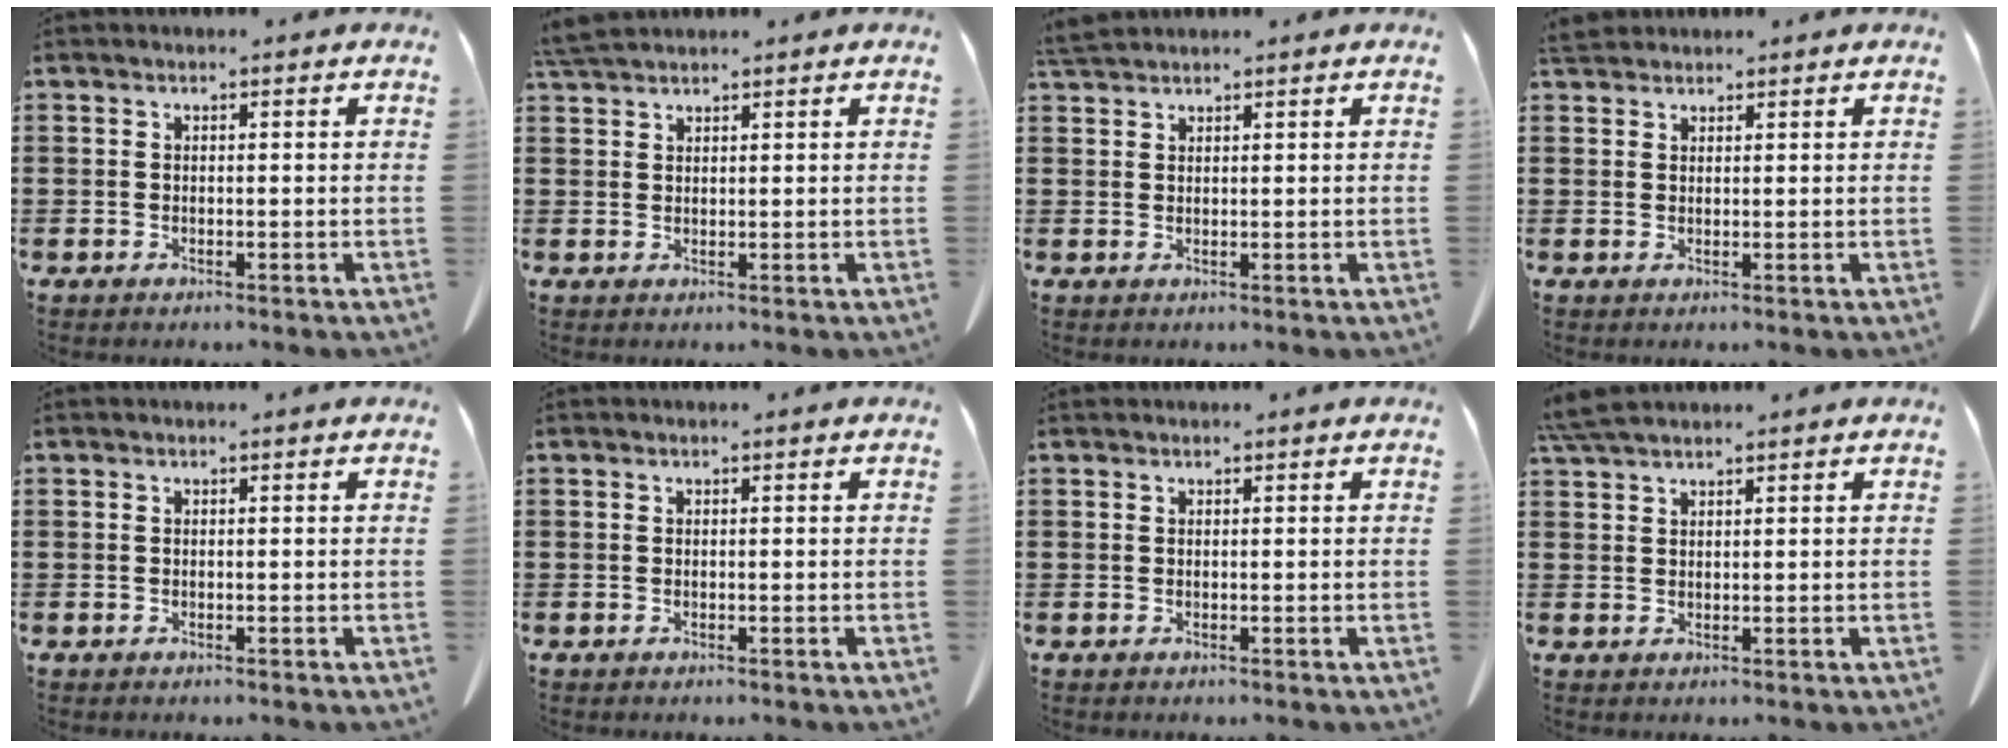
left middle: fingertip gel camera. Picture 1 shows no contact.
{"total": 3.2, "force": [2.8, 0.5, 1.4], "torque": [-0.035, -0.001, 0.056]}
{"total": 2.3, "force": [2.1, 0.3, 0.9], "torque": [-0.024, 0.001, 0.042]}
{"total": 2.5, "force": [2.2, 0.8, 0.8], "torque": [-0.024, 0.001, 0.044]}
{"total": 0.0}
{"total": 0.0}
{"total": 0.0}
{"total": 3.6, "force": [3.1, 0.5, 1.9], "torque": [-0.046, 0.000, 0.059]}